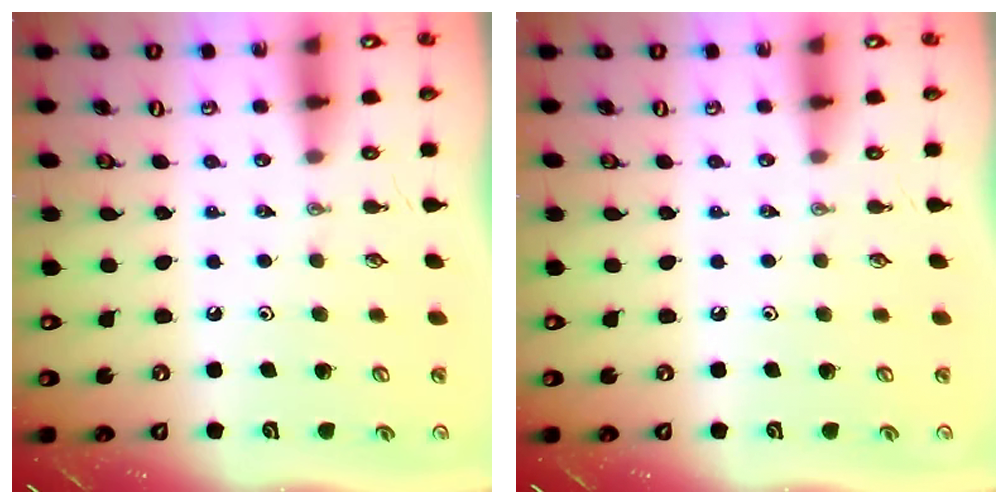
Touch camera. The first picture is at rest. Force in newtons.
{"total": 0.0}